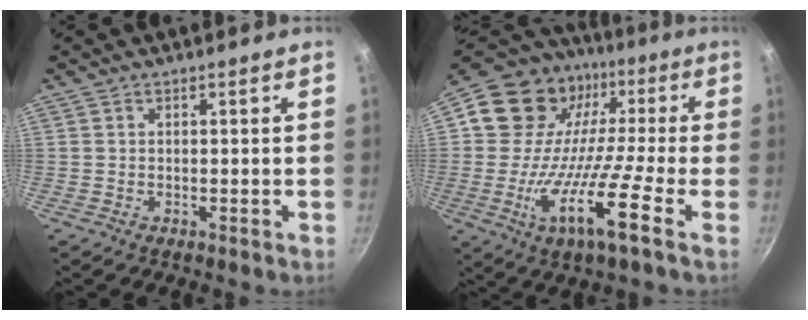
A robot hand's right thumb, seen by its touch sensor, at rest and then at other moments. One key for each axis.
{"total": 19.7, "fx": -4.3, "fy": 10.8, "fz": 15.8, "tx": -0.265, "ty": 0.034, "tz": -0.100}